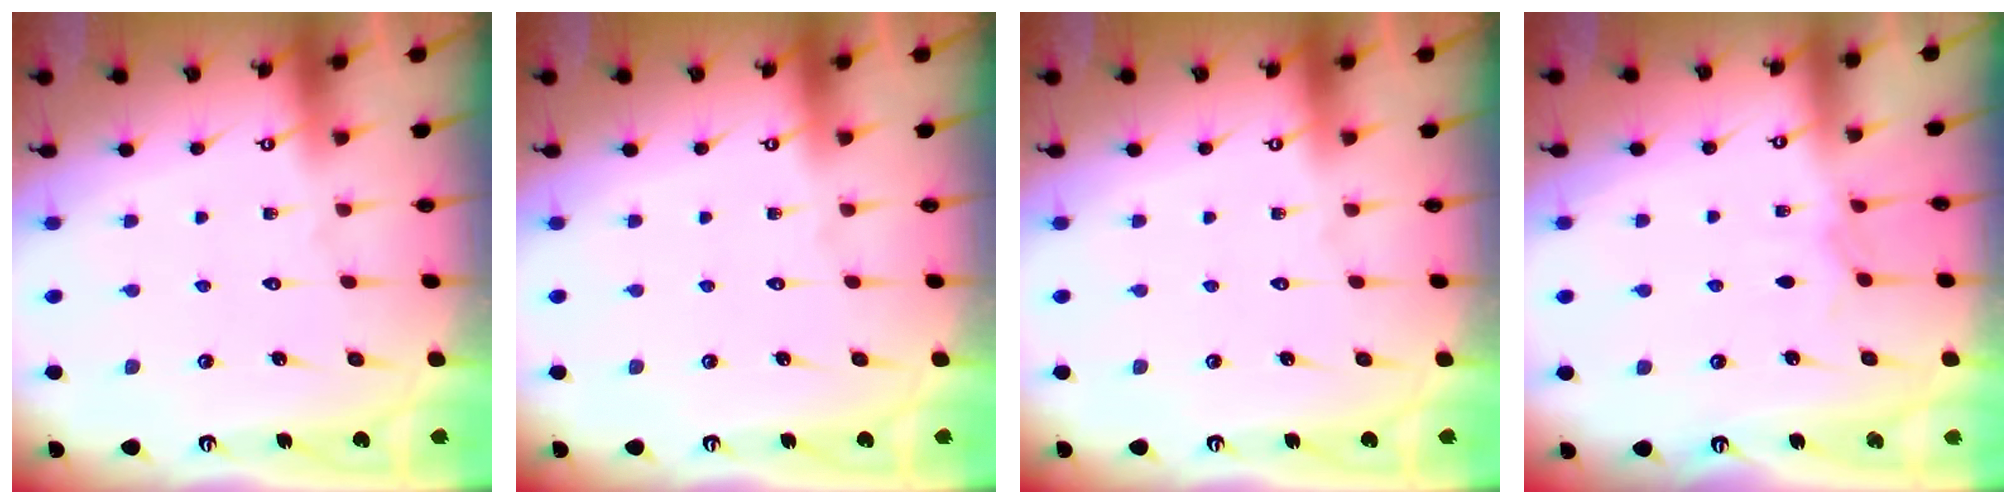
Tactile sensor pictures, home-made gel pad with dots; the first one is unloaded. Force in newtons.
{"total": 0.0}
{"total": 0.0}
{"total": 4.1, "press": 4.1, "slide": 0.5}